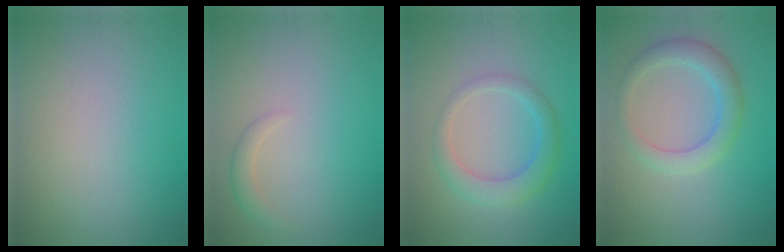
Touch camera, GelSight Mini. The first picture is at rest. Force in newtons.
{"total": 1.4, "press": 1.4, "slide": 0.1}
{"total": 3.4, "press": 3.4, "slide": 0.1}
{"total": 3.4, "press": 3.4, "slide": 0.2}